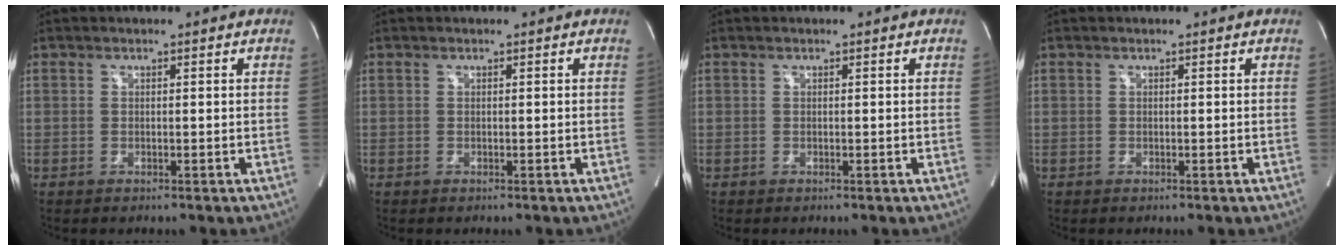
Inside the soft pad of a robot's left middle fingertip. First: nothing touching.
{"total": 0.0}
{"total": 0.0}
{"total": 0.0}